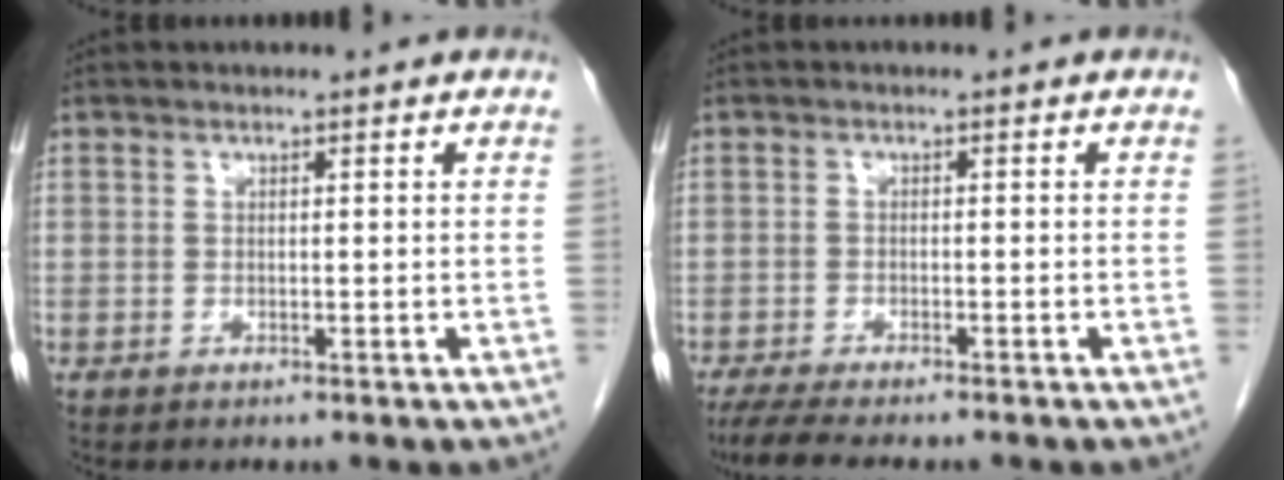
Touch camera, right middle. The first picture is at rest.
{"total": 7.3, "force": [-6.1, 1.2, 3.8], "torque": [-0.060, -0.016, -0.096]}